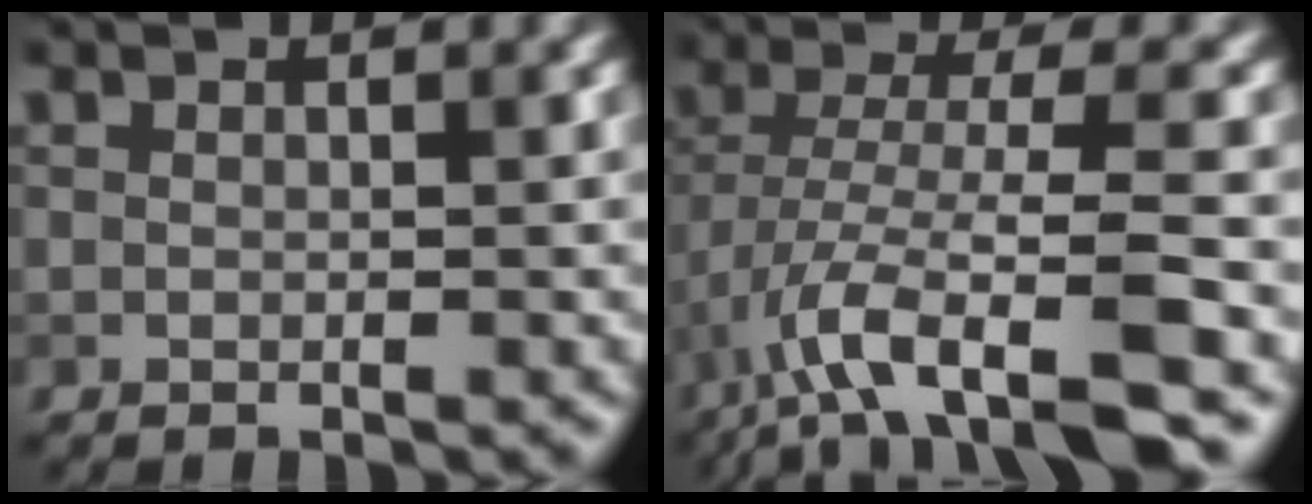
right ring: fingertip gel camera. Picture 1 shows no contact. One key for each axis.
{"total": 8.3, "fx": -4.4, "fy": 2.1, "fz": 6.7, "tx": -0.126, "ty": 0.003, "tz": -0.083}